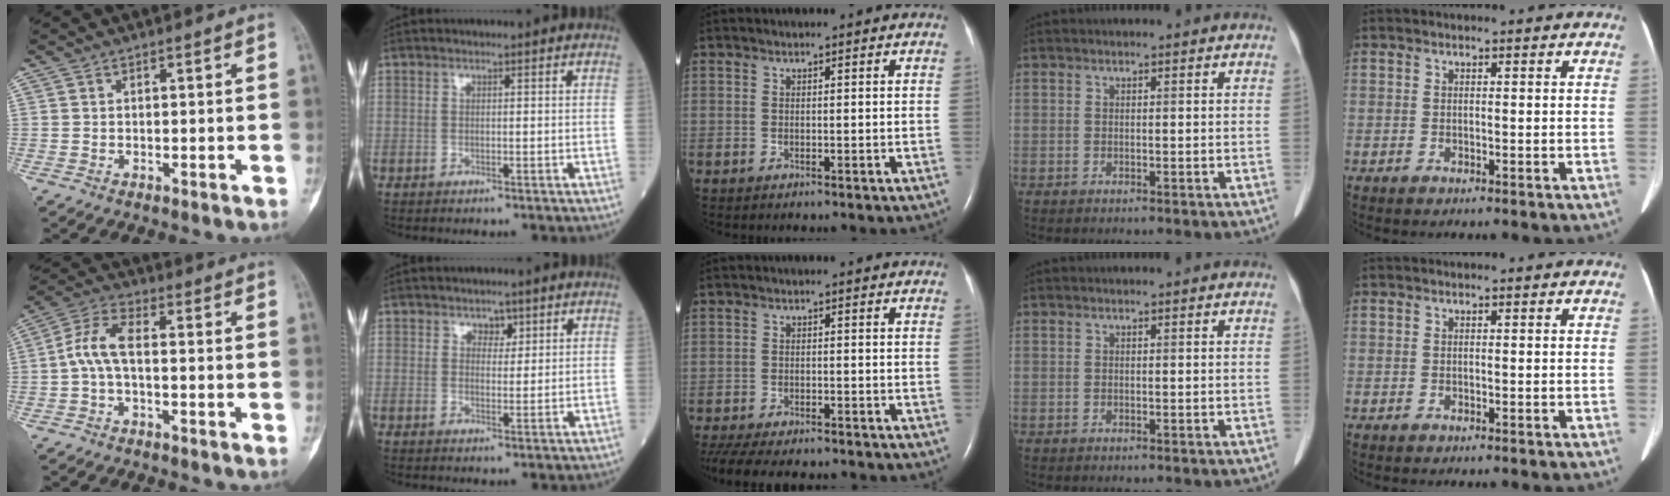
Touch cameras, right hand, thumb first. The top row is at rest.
{"thumb": {"total": 6.5, "force": [-0.7, 2.7, 5.9], "torque": [-0.129, 0.025, -0.023]}, "index": {"total": 2.1, "force": [1.3, 1.4, 1.0], "torque": [-0.007, -0.001, 0.018]}, "middle": {"total": 14.3, "force": [-12.2, 3.7, 6.3], "torque": [-0.144, -0.019, -0.167]}}